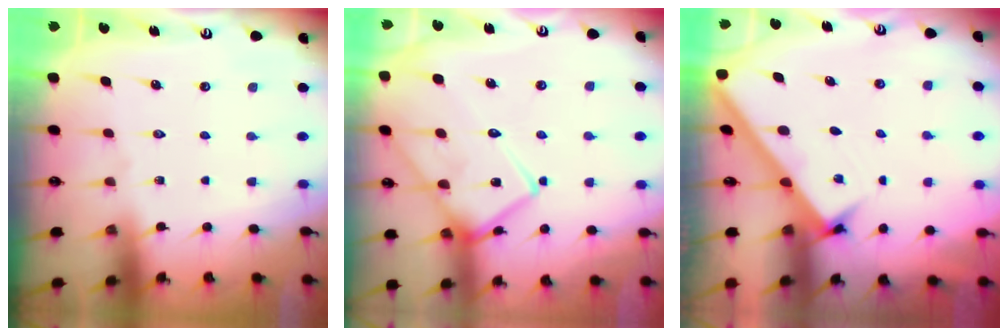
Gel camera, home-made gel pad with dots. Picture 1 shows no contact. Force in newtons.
{"total": 17.9, "press": 17.9, "slide": 1.6}
{"total": 2.5, "press": 2.5, "slide": 0.3}